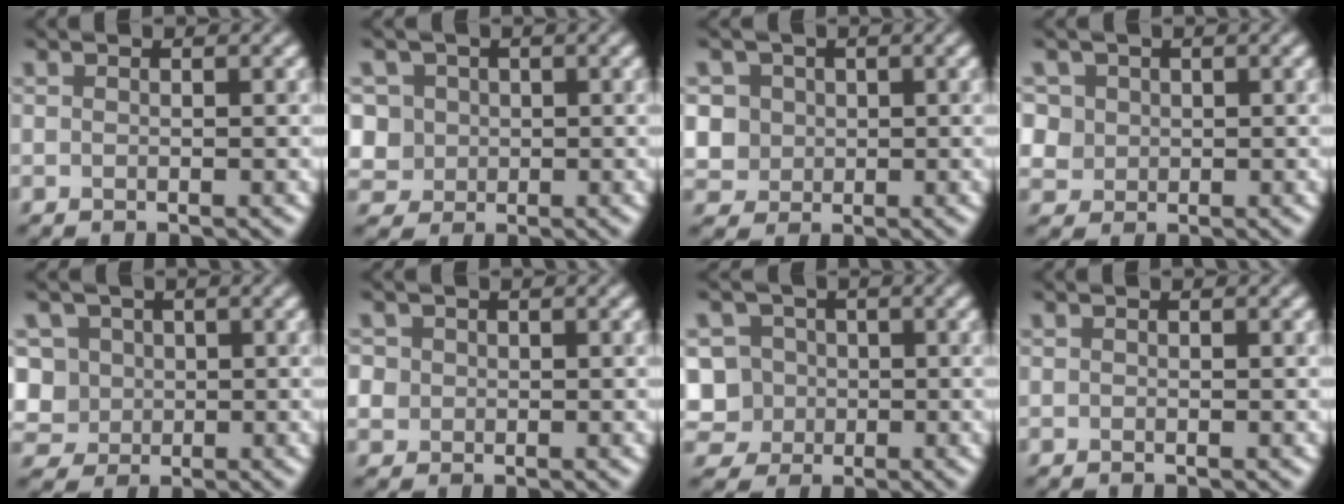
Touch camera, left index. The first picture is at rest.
{"total": 5.3, "force": [1.7, 4.6, 1.9], "torque": [-0.038, 0.018, 0.015]}
{"total": 4.7, "force": [1.4, 4.2, 1.6], "torque": [-0.032, 0.016, 0.018]}
{"total": 4.8, "force": [2.0, 4.0, 1.8], "torque": [-0.045, 0.013, 0.028]}
{"total": 6.2, "force": [1.2, 5.5, 2.7], "torque": [-0.055, 0.025, 0.004]}
{"total": 2.5, "force": [0.8, 2.2, 0.9], "torque": [-0.017, 0.011, 0.015]}
{"total": 7.2, "force": [-0.6, 6.7, 2.4], "torque": [-0.047, 0.024, -0.036]}
{"total": 0.0}